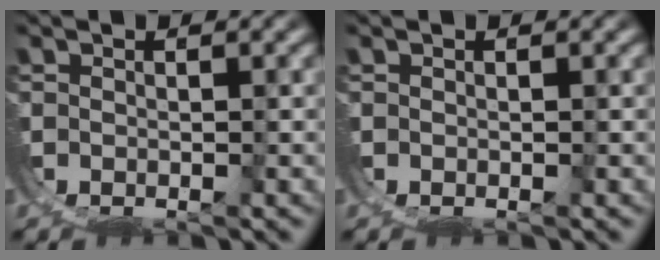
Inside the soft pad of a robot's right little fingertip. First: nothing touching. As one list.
[{"total": 0.0}]